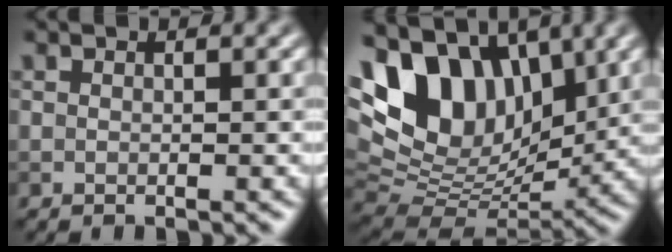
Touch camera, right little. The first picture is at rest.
{"total": 11.5, "force": [5.3, 7.0, 7.5], "torque": [-0.142, 0.011, 0.094]}